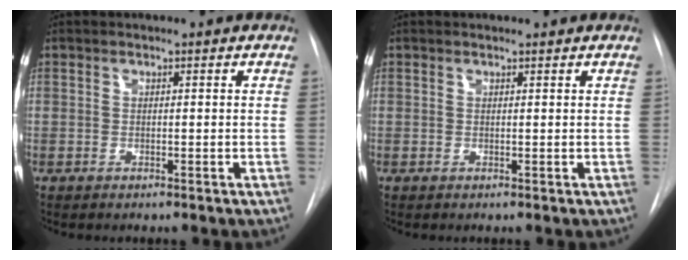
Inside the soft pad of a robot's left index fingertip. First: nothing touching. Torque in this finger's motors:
{"motor_torque": [0.20, -0.02, -0.18, 0.00]}